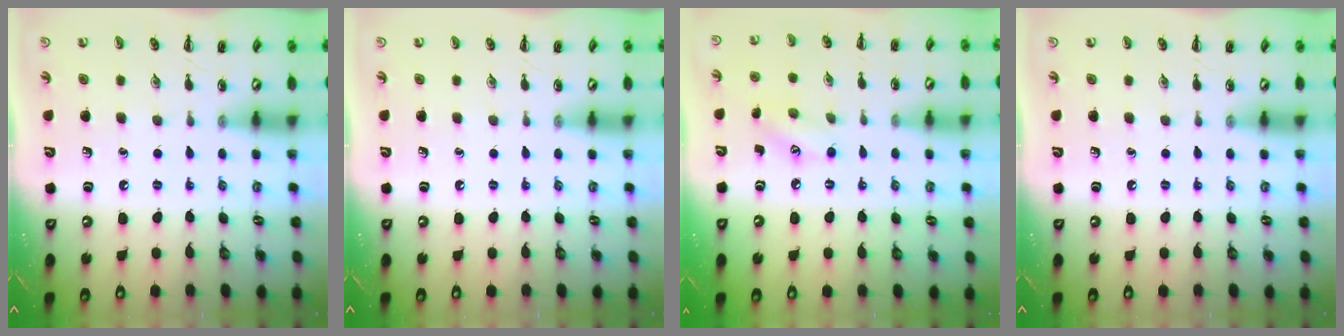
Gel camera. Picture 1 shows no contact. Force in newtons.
{"total": 0.0}
{"total": 6.2, "press": 6.1, "slide": 1.1}
{"total": 0.0}